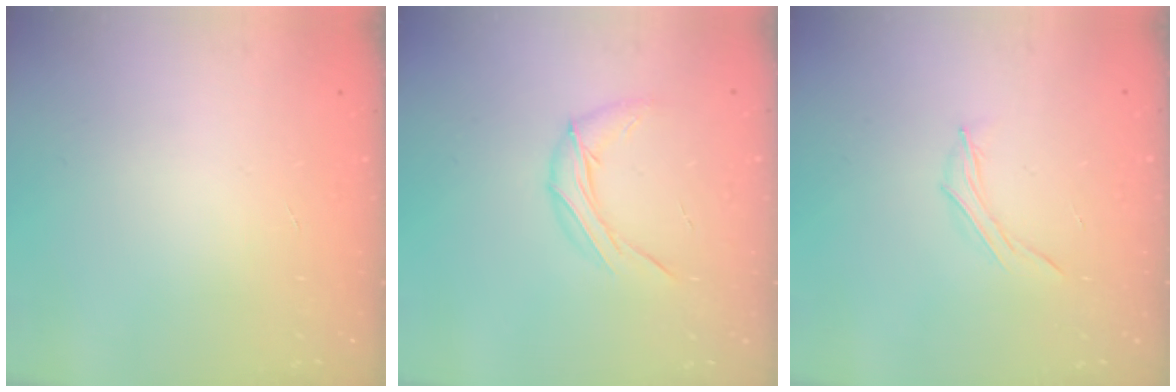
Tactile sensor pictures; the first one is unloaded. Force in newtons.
{"total": 9.0, "press": 9.0, "slide": 0.7}
{"total": 4.9, "press": 4.7, "slide": 1.4}